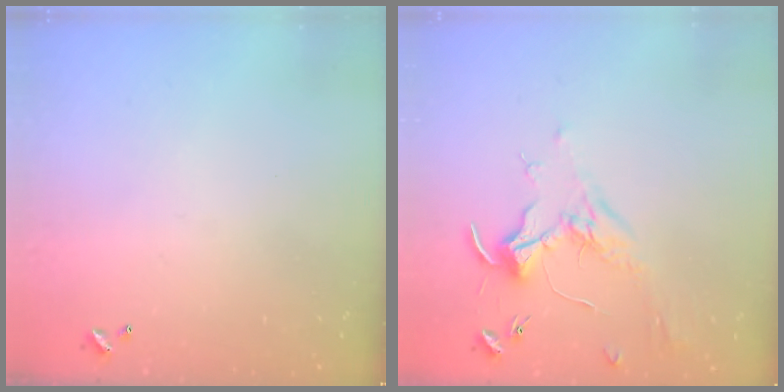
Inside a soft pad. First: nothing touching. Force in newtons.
{"total": 1.7, "press": 1.5, "slide": 0.9}